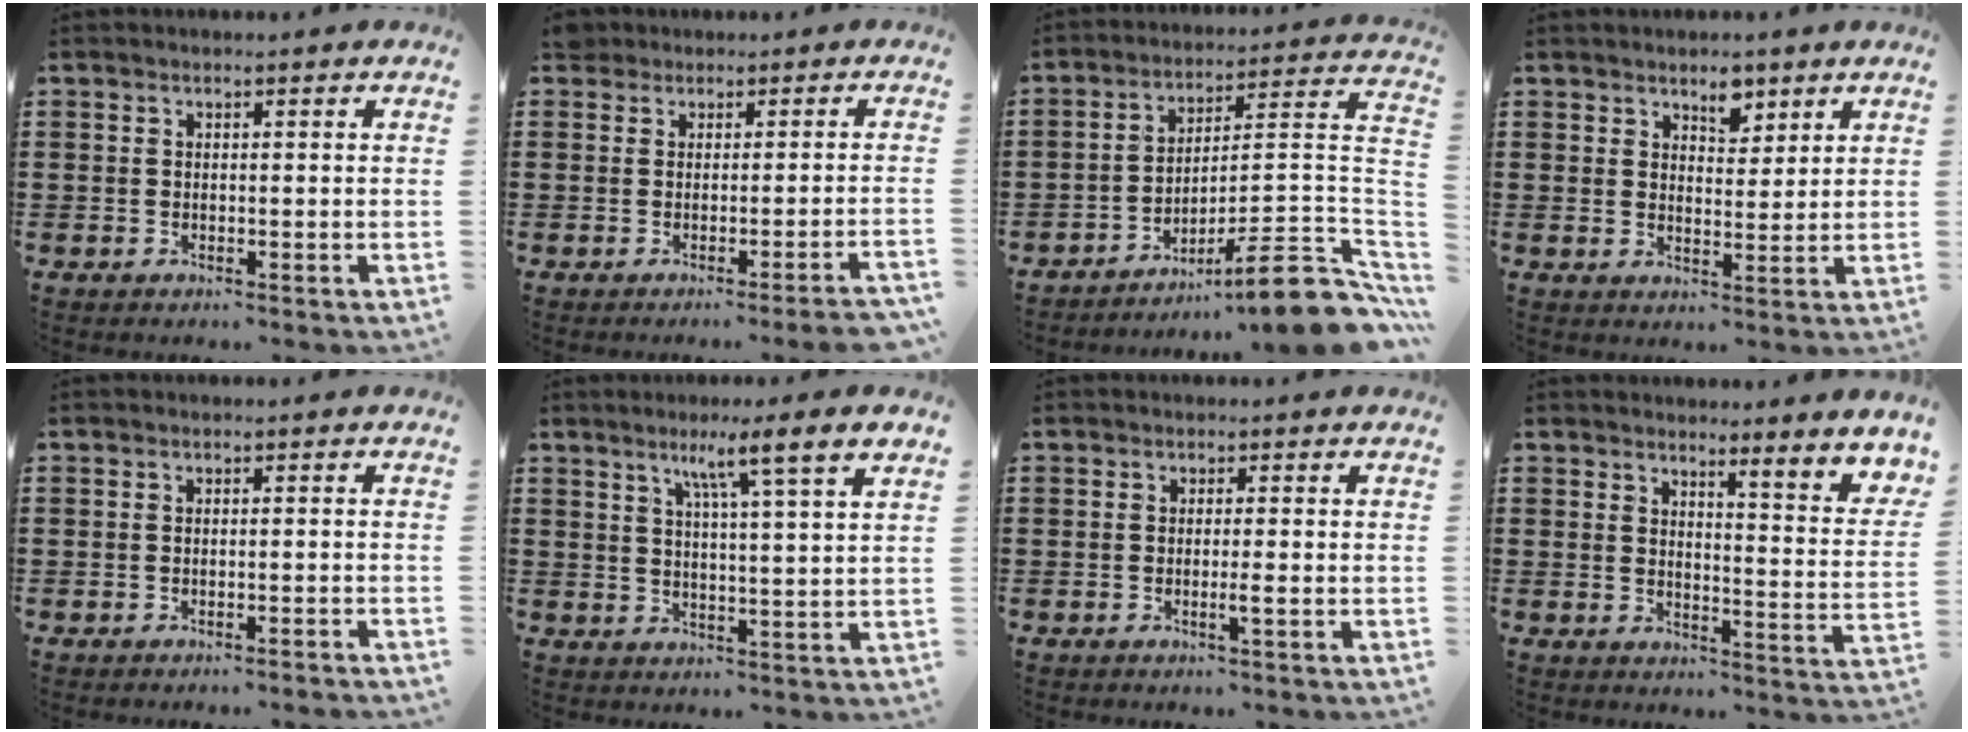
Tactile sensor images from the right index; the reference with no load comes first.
{"total": 1.4, "force": [-0.8, 0.3, 1.2], "torque": [-0.025, 0.003, -0.014]}
{"total": 11.3, "force": [-7.5, 0.6, 8.4], "torque": [-0.115, 0.004, -0.137]}
{"total": 4.1, "force": [3.1, 2.1, 1.8], "torque": [-0.027, 0.002, 0.053]}
{"total": 0.9, "force": [-0.8, -0.2, 0.3], "torque": [-0.007, -0.001, -0.016]}
{"total": 6.1, "force": [3.5, -0.4, 4.9], "torque": [-0.092, -0.012, 0.051]}
{"total": 1.6, "force": [-0.6, -0.1, 1.5], "torque": [-0.025, -0.003, -0.012]}
{"total": 3.7, "force": [3.3, -0.1, 1.7], "torque": [-0.036, -0.030, 0.048]}